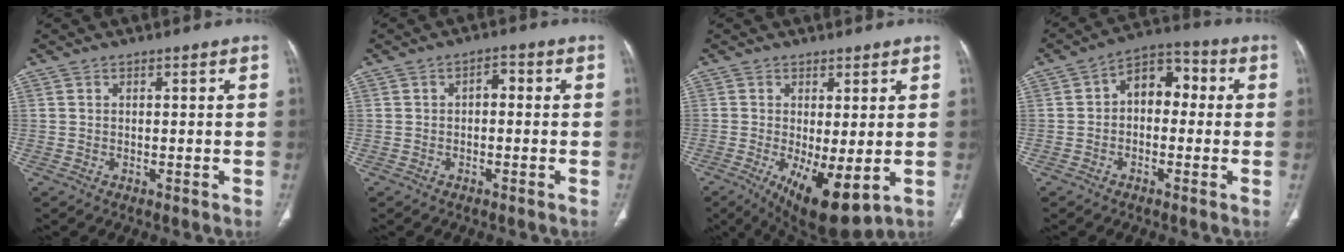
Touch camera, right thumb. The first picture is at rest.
{"total": 2.3, "force": [-0.2, 1.5, 1.8], "torque": [-0.017, 0.012, -0.010]}
{"total": 10.8, "force": [-2.2, 3.9, 9.8], "torque": [-0.159, -0.024, -0.018]}
{"total": 8.4, "force": [0.3, 5.7, 6.2], "torque": [-0.063, 0.034, -0.011]}